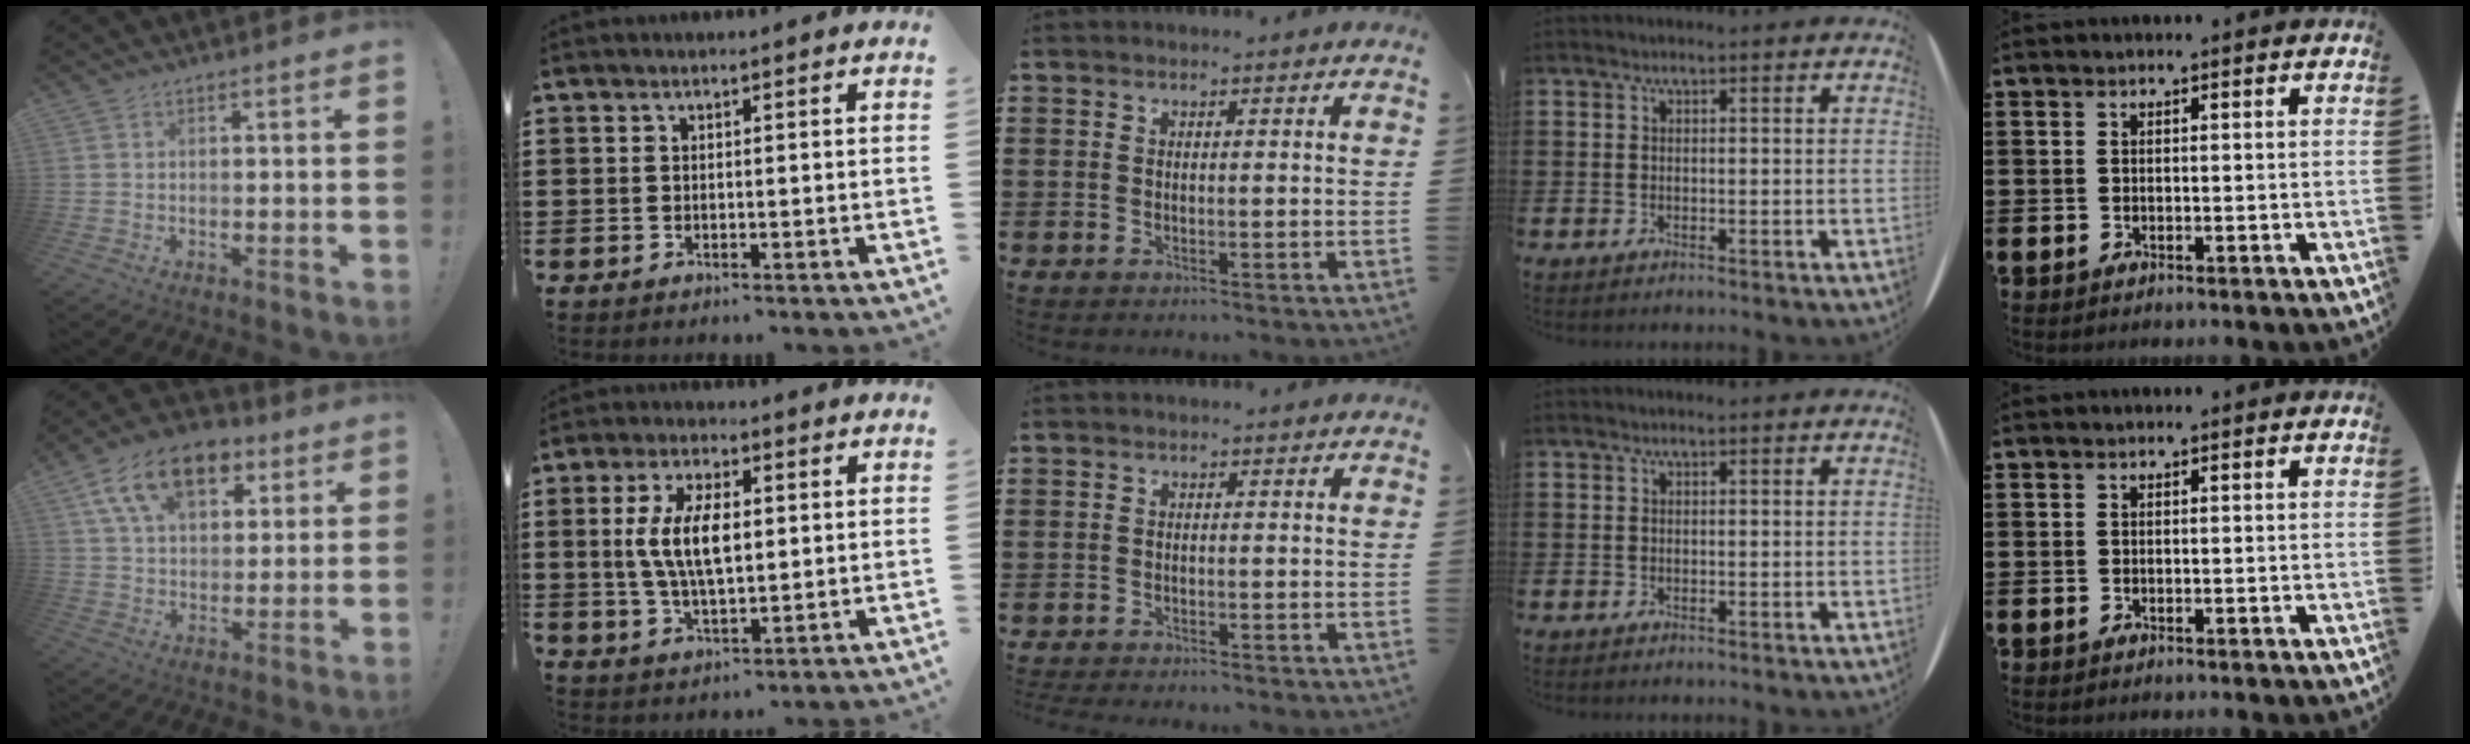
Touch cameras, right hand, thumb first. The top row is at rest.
{"thumb": {"total": 16.6, "force": [8.1, 10.2, 10.4], "torque": [-0.175, -0.026, 0.149]}, "index": {"total": 8.5, "force": [0.8, 3.5, 7.7], "torque": [-0.168, 0.004, 0.008]}, "middle": {"total": 1.3, "force": [-1.3, 0.2, 0.0], "torque": [-0.004, 0.003, -0.028]}}